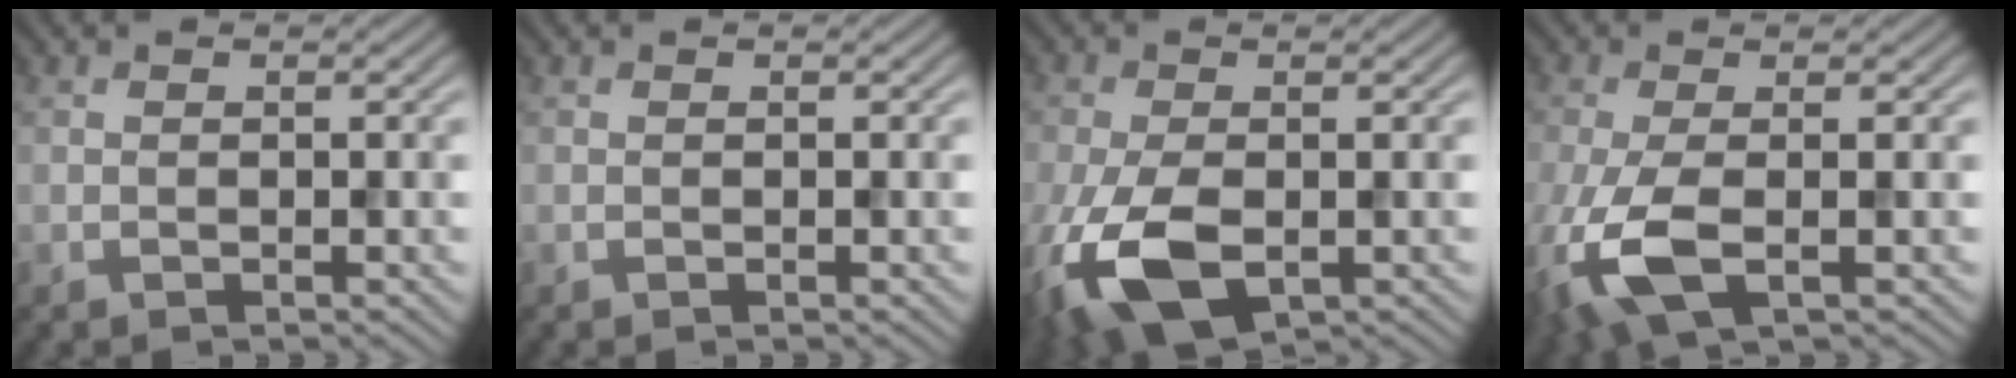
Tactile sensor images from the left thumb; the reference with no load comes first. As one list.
[{"total": 0.0}, {"total": 10.7, "force": [-3.7, 5.7, 8.2], "torque": [-0.206, -0.032, -0.061]}, {"total": 8.3, "force": [-2.4, 3.3, 7.2], "torque": [-0.182, -0.020, -0.048]}]